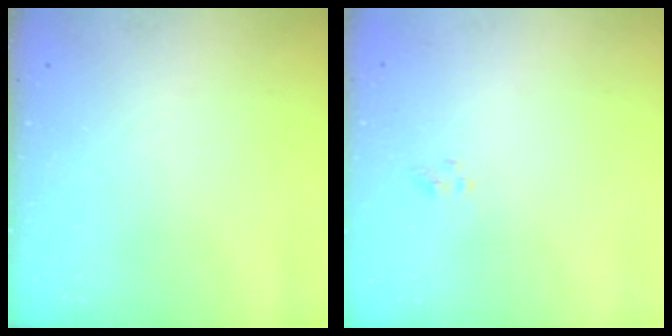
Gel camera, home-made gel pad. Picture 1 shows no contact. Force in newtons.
{"total": 1.2, "press": 1.0, "slide": 0.6}